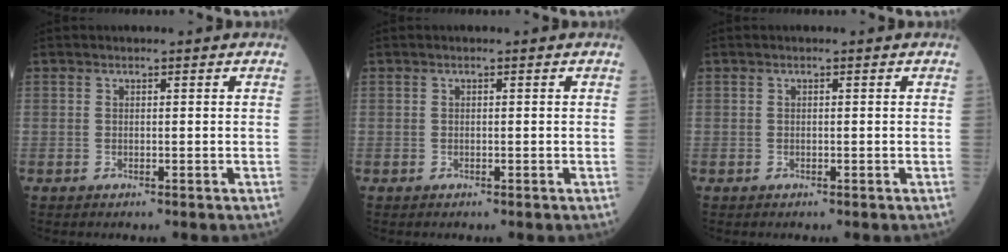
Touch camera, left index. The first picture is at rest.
{"total": 0.0}
{"total": 0.0}